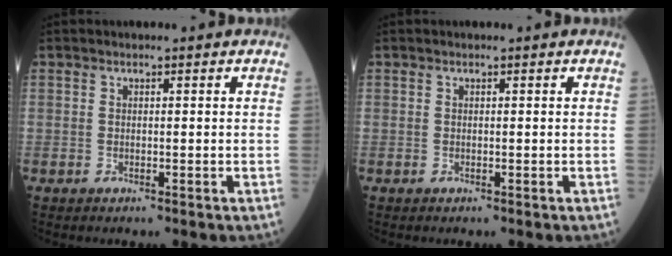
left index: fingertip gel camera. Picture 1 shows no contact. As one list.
[{"total": 0.0}]